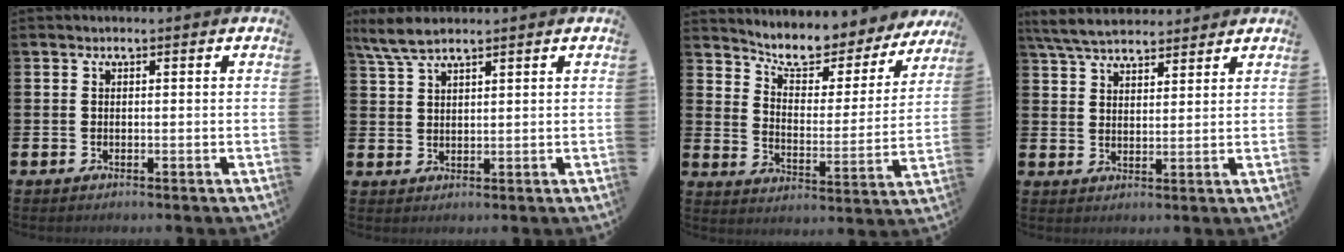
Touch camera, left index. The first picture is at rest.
{"total": 4.7, "force": [4.0, 1.0, 2.4], "torque": [-0.054, -0.007, 0.072]}
{"total": 8.2, "force": [7.5, 2.3, 2.1], "torque": [-0.069, -0.061, 0.128]}
{"total": 5.8, "force": [5.4, 1.4, 1.5], "torque": [-0.052, -0.014, 0.101]}